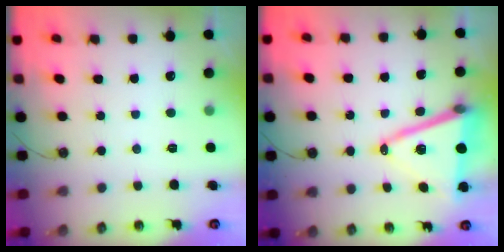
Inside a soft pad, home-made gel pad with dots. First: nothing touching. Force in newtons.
{"total": 16.1, "press": 15.6, "slide": 3.7}